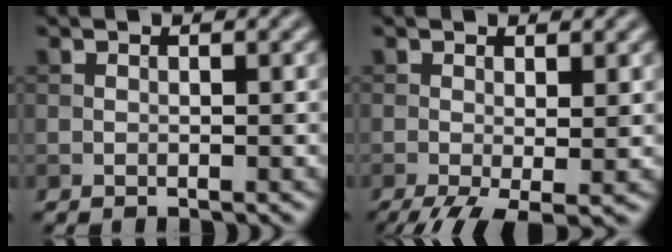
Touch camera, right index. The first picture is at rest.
{"total": 4.9, "force": [-2.0, 1.5, 4.2], "torque": [-0.081, -0.015, -0.035]}